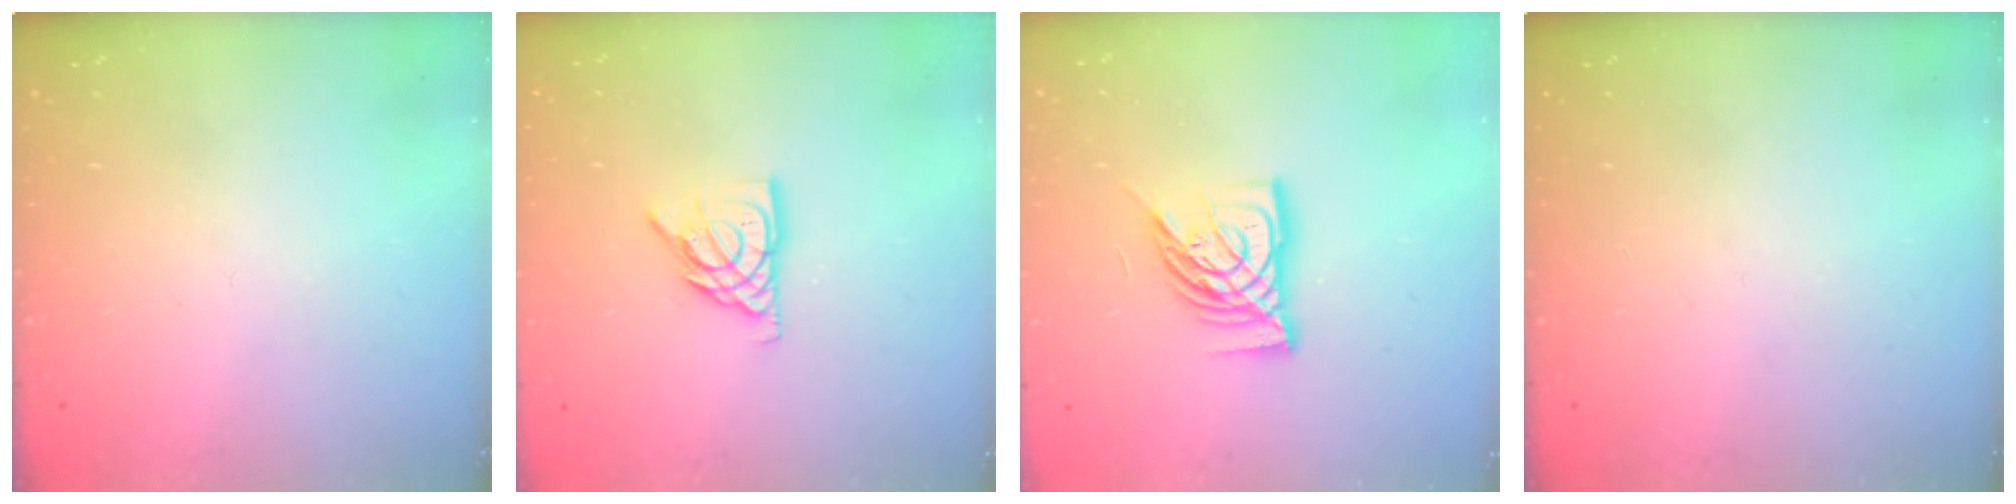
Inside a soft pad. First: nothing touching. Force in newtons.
{"total": 9.0, "press": 9.0, "slide": 0.6}
{"total": 11.6, "press": 11.5, "slide": 1.5}
{"total": 0.0}